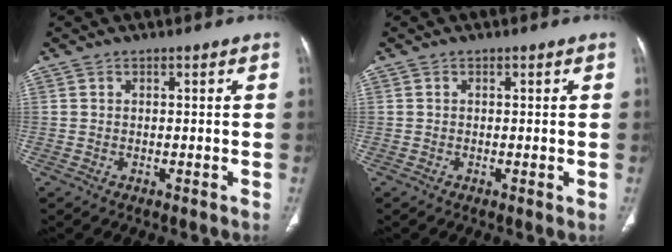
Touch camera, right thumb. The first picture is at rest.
{"total": 0.5, "force": [-0.1, 0.1, 0.5], "torque": [-0.013, -0.003, -0.004]}